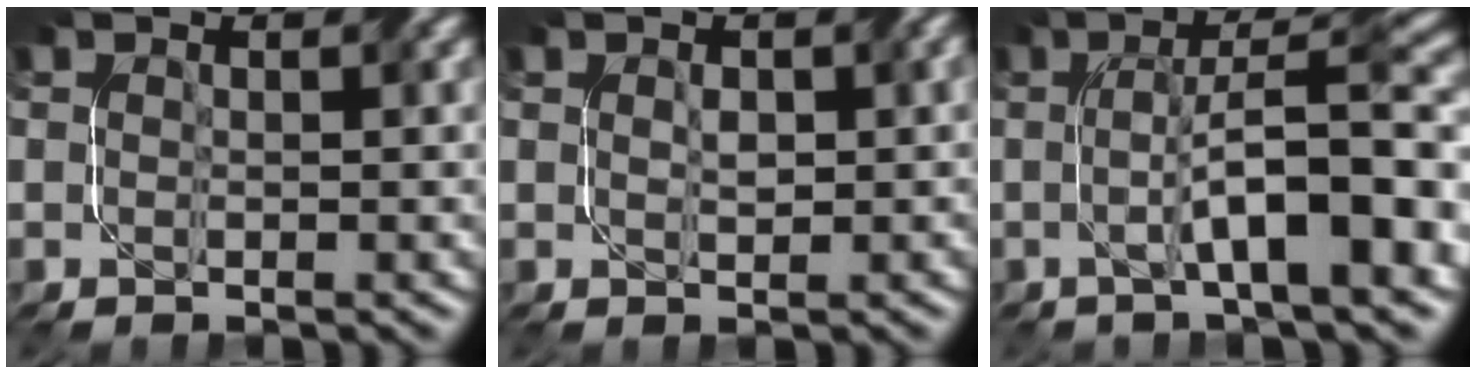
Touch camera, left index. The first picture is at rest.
{"total": 1.4, "force": [0.2, 0.7, 1.2], "torque": [-0.018, 0.000, 0.008]}
{"total": 9.6, "force": [-1.0, 2.0, 9.3], "torque": [-0.129, 0.018, -0.021]}